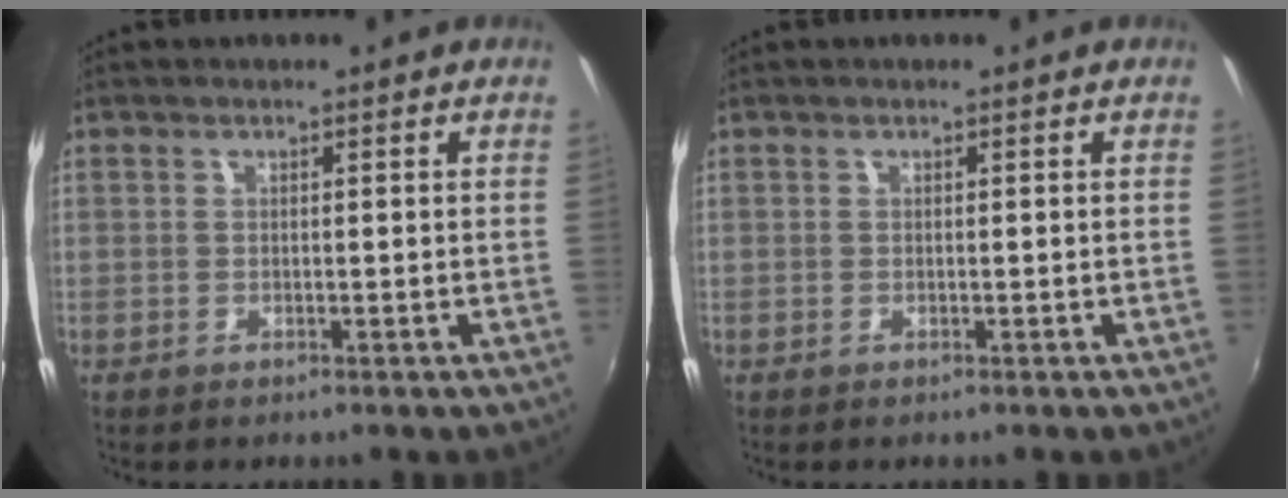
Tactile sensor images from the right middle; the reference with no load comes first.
{"total": 0.0}